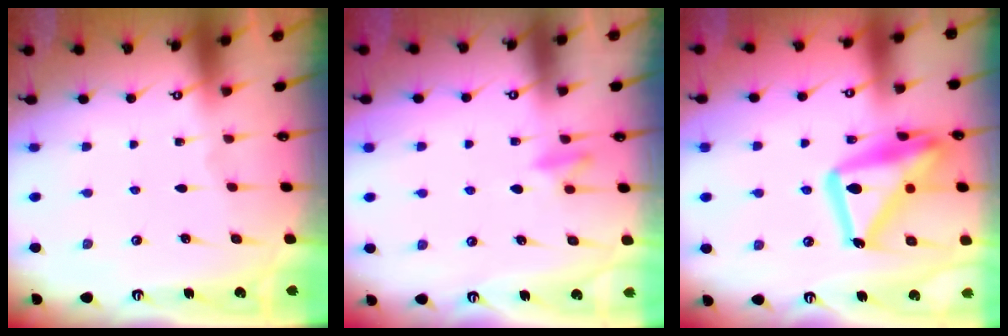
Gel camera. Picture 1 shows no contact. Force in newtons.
{"total": 8.5, "press": 8.4, "slide": 1.5}
{"total": 20.8, "press": 20.7, "slide": 1.8}